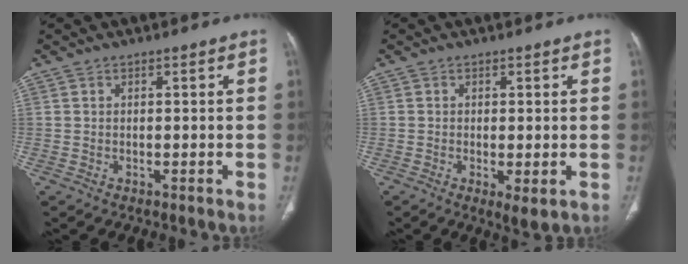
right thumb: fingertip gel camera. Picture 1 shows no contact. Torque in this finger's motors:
{"motor_torque": [-0.20, 0.23, 0.00, -0.05, -0.03]}